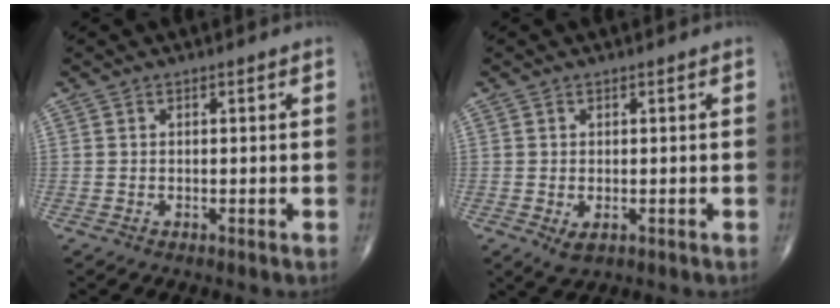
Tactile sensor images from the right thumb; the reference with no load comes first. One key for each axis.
{"total": 2.5, "fx": -0.6, "fy": 1.5, "fz": 1.9, "tx": -0.028, "ty": -0.003, "tz": -0.003}